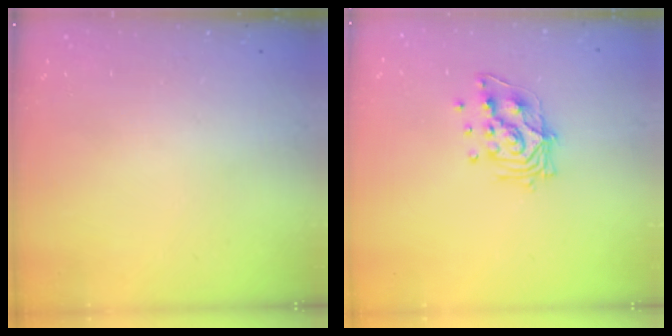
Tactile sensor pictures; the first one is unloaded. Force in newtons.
{"total": 11.2, "press": 11.2, "slide": 0.6}